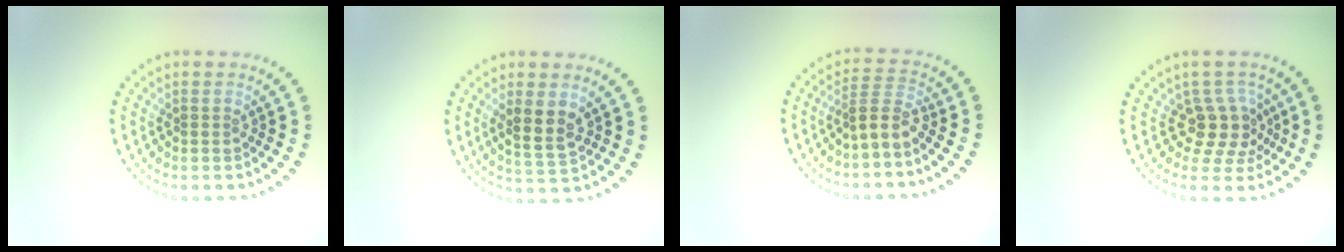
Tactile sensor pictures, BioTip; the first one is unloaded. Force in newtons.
{"total": 3.0, "press": 2.8, "slide": 0.8}
{"total": 2.7, "press": 1.9, "slide": 1.8}
{"total": 3.5, "press": 2.7, "slide": 2.3}